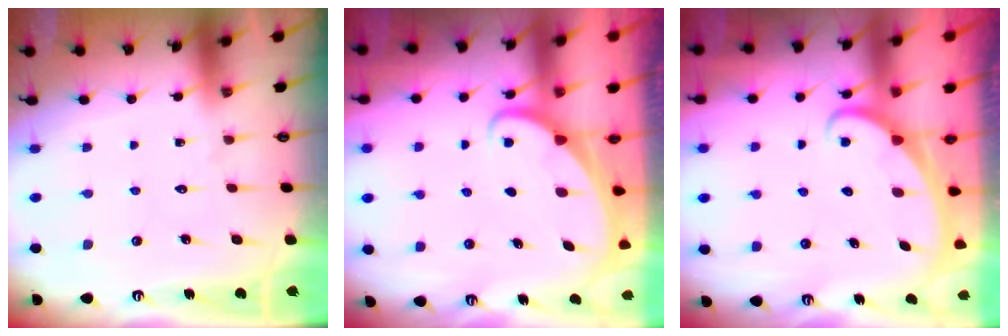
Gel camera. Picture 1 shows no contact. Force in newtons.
{"total": 1.6, "press": 1.6, "slide": 0.1}
{"total": 2.2, "press": 2.2, "slide": 0.1}